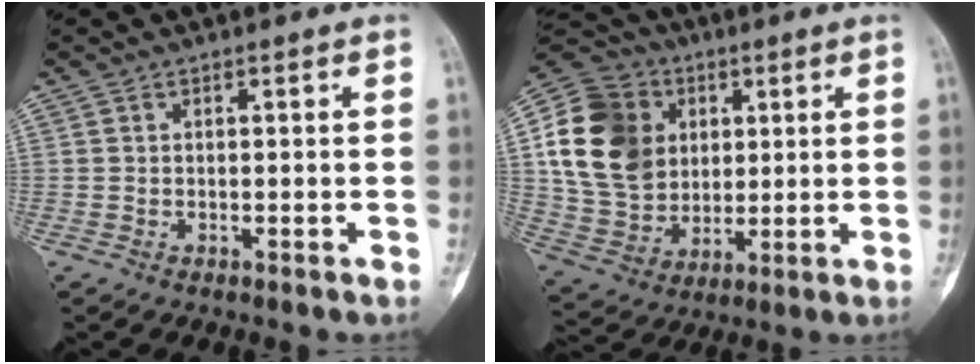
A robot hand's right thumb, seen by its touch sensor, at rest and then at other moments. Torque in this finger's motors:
{"motor_torque": [0.20, 2.90, 0.85, -0.37, 0.14]}